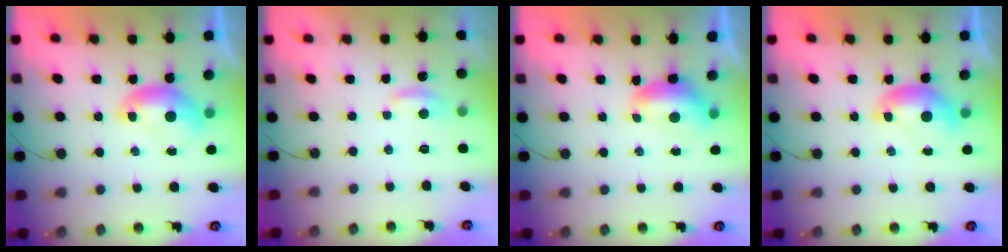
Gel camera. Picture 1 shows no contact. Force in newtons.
{"total": 1.0, "press": 0.8, "slide": 0.5}
{"total": 0.0}
{"total": 0.0}